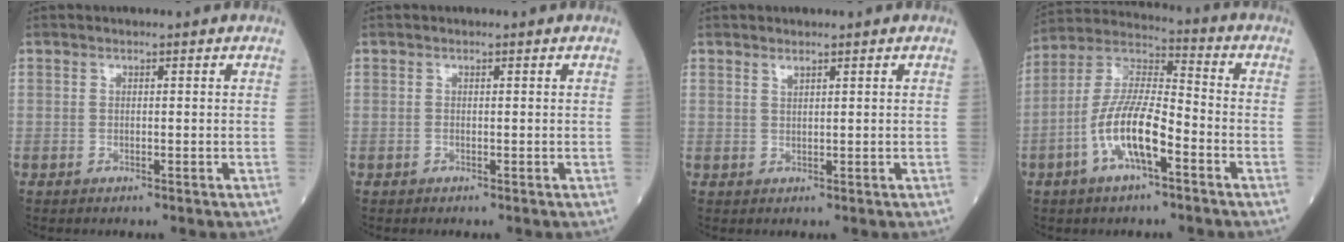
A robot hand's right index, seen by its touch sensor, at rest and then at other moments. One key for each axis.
{"total": 0.0}
{"total": 1.0, "fx": 0.9, "fy": 0.1, "fz": 0.5, "tx": -0.011, "ty": -0.004, "tz": 0.019}
{"total": 12.3, "fx": -4.5, "fy": 3.2, "fz": 11.0, "tx": -0.226, "ty": 0.007, "tz": -0.087}